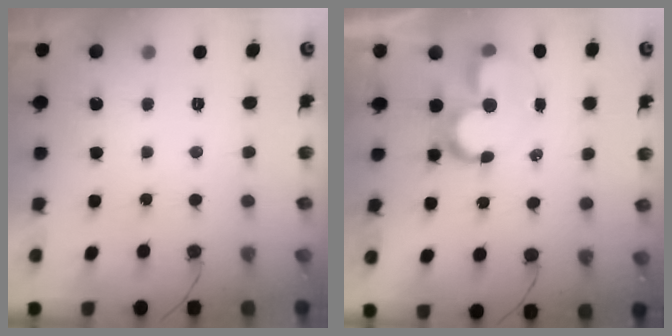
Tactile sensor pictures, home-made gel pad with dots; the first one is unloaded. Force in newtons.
{"total": 8.4, "press": 8.4, "slide": 0.6}